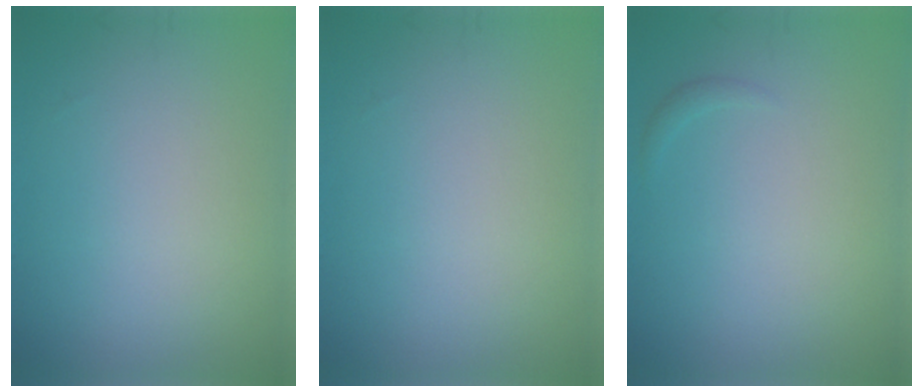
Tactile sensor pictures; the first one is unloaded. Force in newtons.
{"total": 0.0}
{"total": 0.5, "press": 0.5, "slide": 0.1}